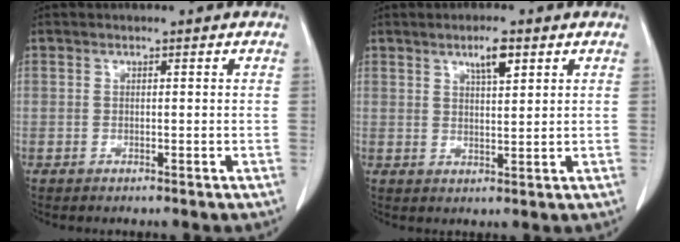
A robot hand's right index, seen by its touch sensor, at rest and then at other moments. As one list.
[{"total": 3.9, "force": [2.2, 0.8, 3.1], "torque": [-0.055, 0.000, 0.039]}]